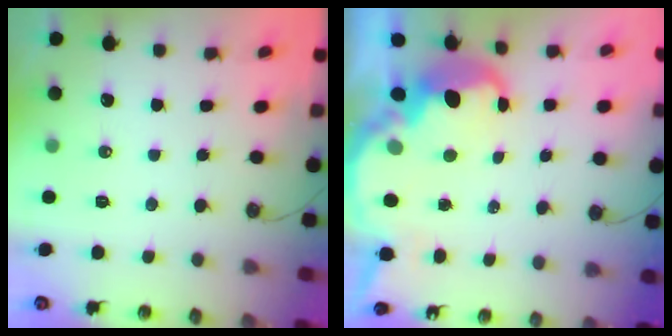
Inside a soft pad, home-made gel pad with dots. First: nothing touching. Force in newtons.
{"total": 8.3, "press": 8.3, "slide": 0.8}